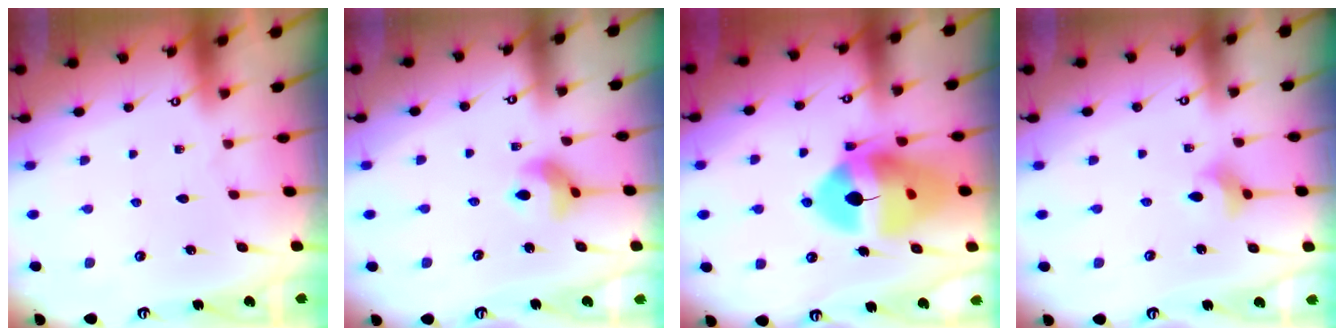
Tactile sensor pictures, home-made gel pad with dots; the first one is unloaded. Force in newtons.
{"total": 6.7, "press": 6.7, "slide": 0.3}
{"total": 16.9, "press": 16.7, "slide": 2.0}
{"total": 5.1, "press": 5.0, "slide": 0.8}